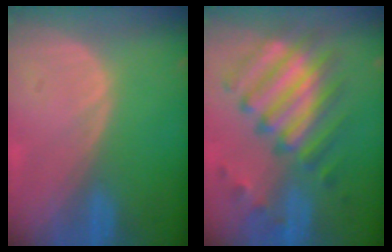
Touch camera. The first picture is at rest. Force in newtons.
{"total": 10.2, "press": 9.9, "slide": 2.6}